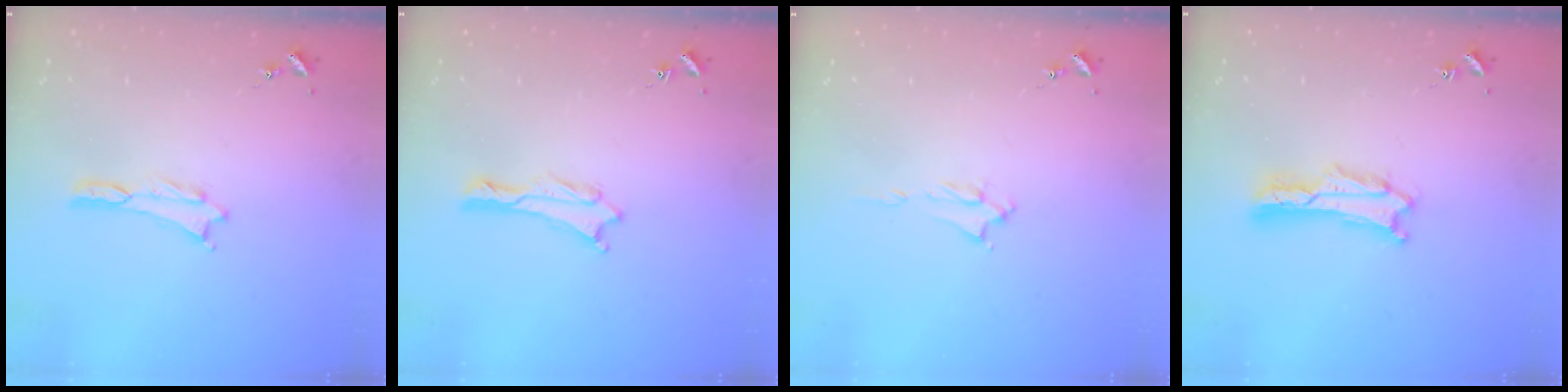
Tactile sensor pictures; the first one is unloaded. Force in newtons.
{"total": 0.8, "press": 0.8, "slide": 0.2}
{"total": 2.0, "press": 2.0, "slide": 0.3}
{"total": 1.6, "press": 1.5, "slide": 0.3}